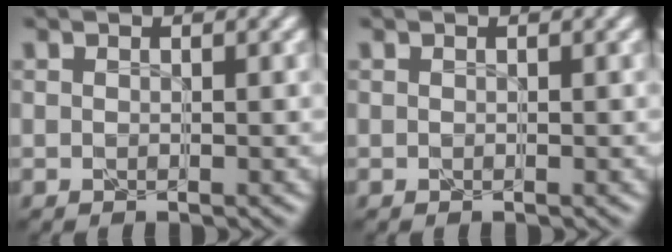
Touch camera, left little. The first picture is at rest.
{"total": 0.0}